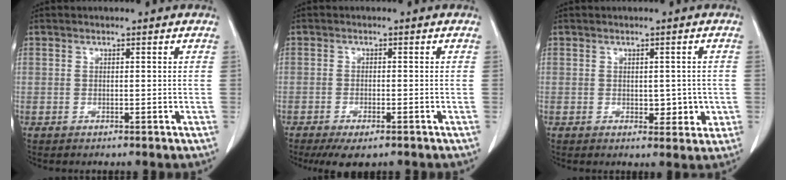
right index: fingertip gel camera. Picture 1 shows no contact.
{"total": 5.0, "force": [-3.5, 1.6, 3.2], "torque": [-0.049, -0.009, -0.051]}
{"total": 3.5, "force": [-0.4, 2.2, 2.7], "torque": [-0.025, 0.002, 0.004]}